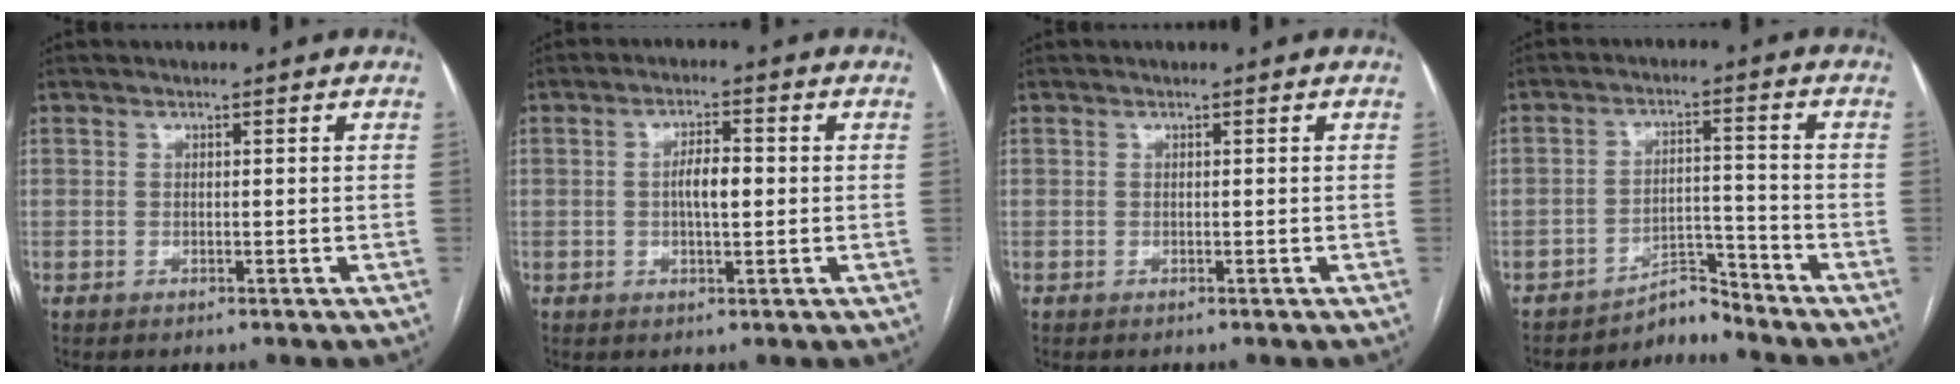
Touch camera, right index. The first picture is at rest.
{"total": 4.2, "force": [0.1, 1.2, 4.0], "torque": [-0.074, 0.006, 0.002]}
{"total": 0.0}
{"total": 4.0, "force": [-3.9, 0.3, -0.9], "torque": [0.023, 0.017, -0.061]}